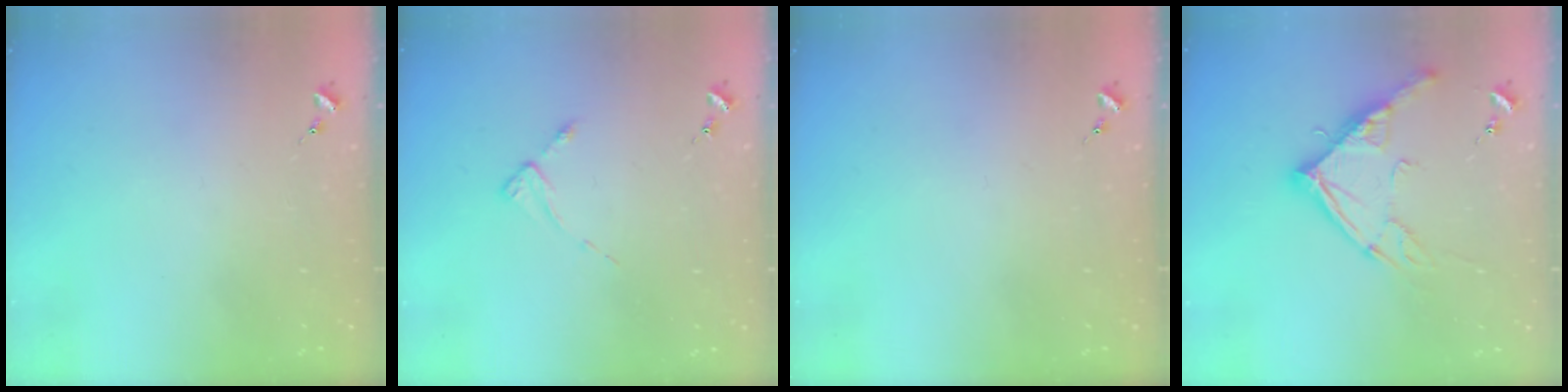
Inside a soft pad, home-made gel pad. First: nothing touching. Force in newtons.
{"total": 2.6, "press": 2.6, "slide": 0.3}
{"total": 0.0}
{"total": 14.5, "press": 14.4, "slide": 1.4}